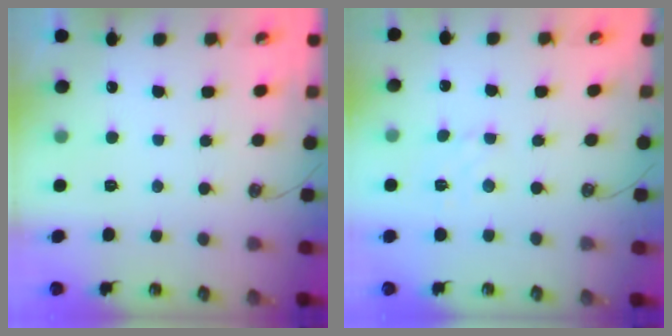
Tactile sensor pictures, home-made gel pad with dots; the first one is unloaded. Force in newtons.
{"total": 2.5, "press": 2.4, "slide": 0.4}